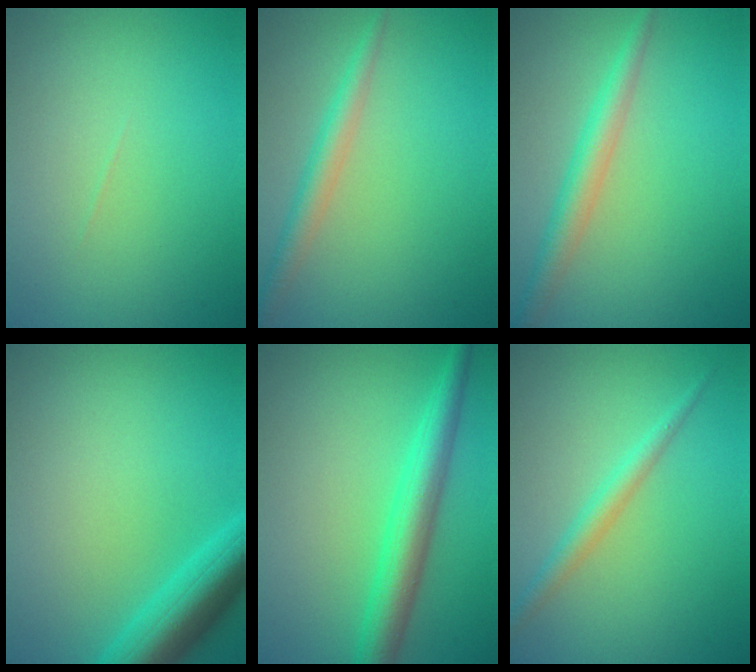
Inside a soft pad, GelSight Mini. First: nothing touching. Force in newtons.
{"total": 2.5, "press": 2.5, "slide": 0.0}
{"total": 2.9, "press": 2.9, "slide": 0.1}
{"total": 5.9, "press": 5.9, "slide": 0.4}
{"total": 4.8, "press": 4.8, "slide": 0.1}
{"total": 2.1, "press": 2.1, "slide": 0.1}